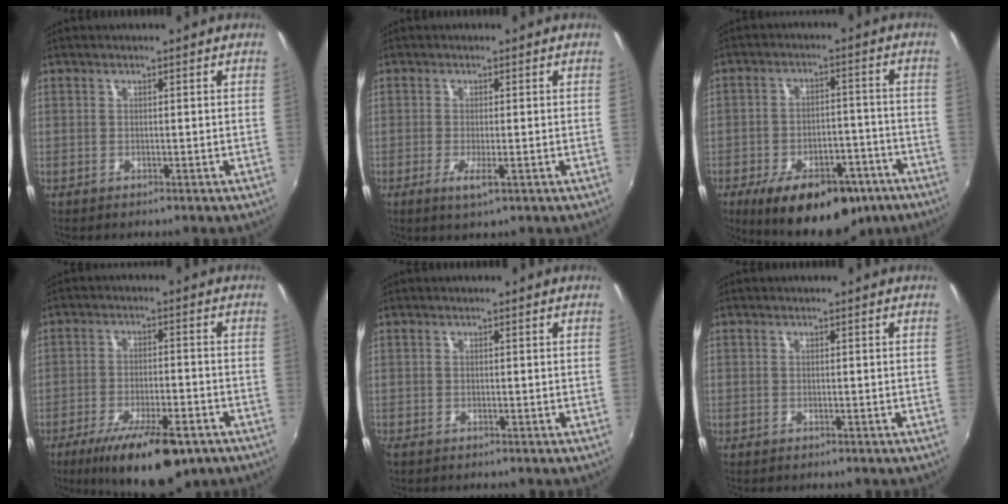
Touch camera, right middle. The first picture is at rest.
{"total": 3.0, "force": [-1.2, 0.4, 2.8], "torque": [-0.059, -0.011, -0.022]}
{"total": 17.5, "force": [-11.2, 8.2, 10.7], "torque": [-0.187, -0.010, -0.151]}
{"total": 15.7, "force": [-10.2, 4.6, 11.0], "torque": [-0.201, -0.034, -0.156]}
{"total": 0.9, "force": [-0.8, 0.4, 0.1], "torque": [-0.005, -0.005, -0.018]}
{"total": 0.7, "force": [-0.6, 0.5, 0.0], "torque": [-0.003, 0.003, -0.009]}